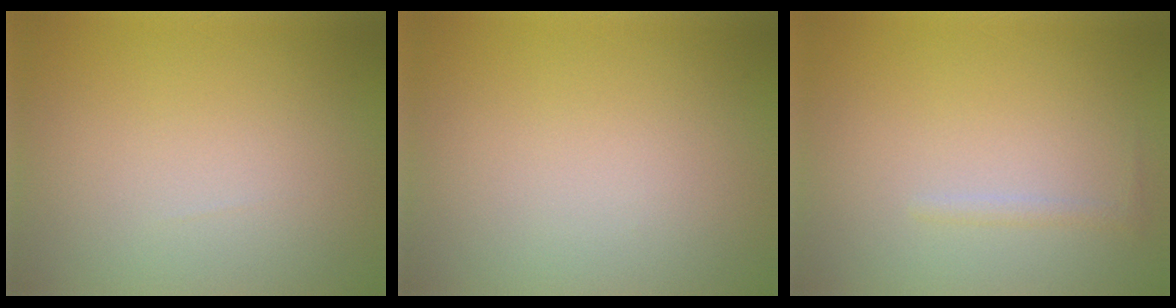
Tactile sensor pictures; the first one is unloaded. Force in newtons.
{"total": 0.0}
{"total": 0.7, "press": 0.7, "slide": 0.0}